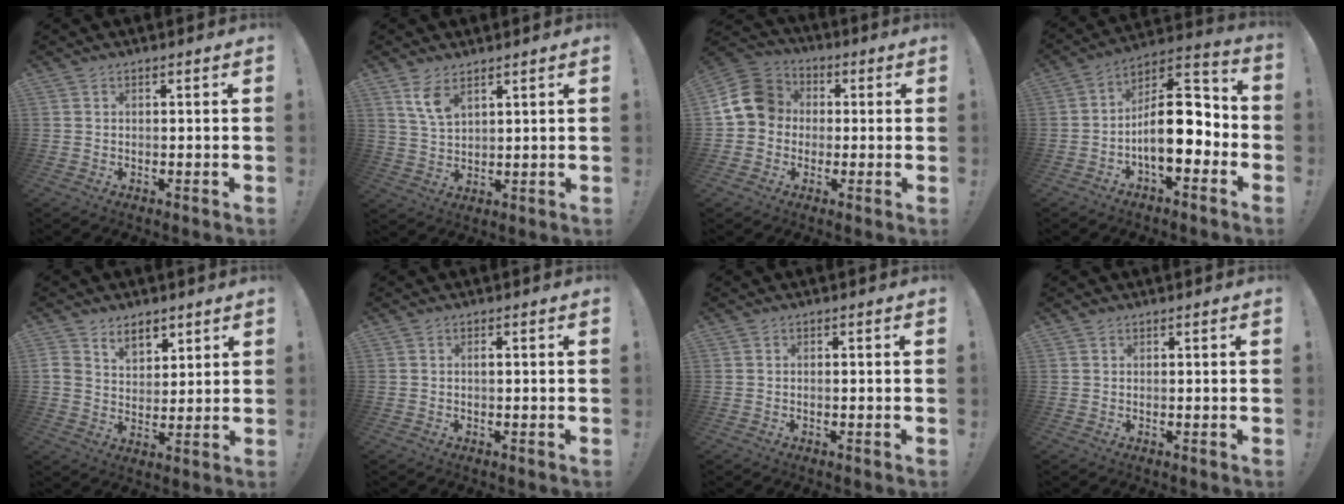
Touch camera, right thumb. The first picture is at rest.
{"total": 6.5, "force": [4.2, 2.9, 4.1], "torque": [-0.067, -0.024, 0.076]}
{"total": 13.8, "force": [1.4, 11.9, 6.8], "torque": [-0.113, 0.010, 0.033]}
{"total": 16.8, "force": [-2.8, 8.6, 14.2], "torque": [-0.234, 0.016, -0.040]}
{"total": 7.3, "force": [5.0, 4.8, 2.2], "torque": [-0.036, -0.031, 0.096]}
{"total": 0.6, "force": [0.1, 0.1, 0.5], "torque": [-0.004, -0.001, 0.000]}
{"total": 0.5, "force": [-0.4, 0.2, 0.3], "torque": [-0.010, 0.001, -0.007]}
{"total": 0.6, "force": [0.5, 0.3, 0.1], "torque": [0.003, -0.002, 0.009]}